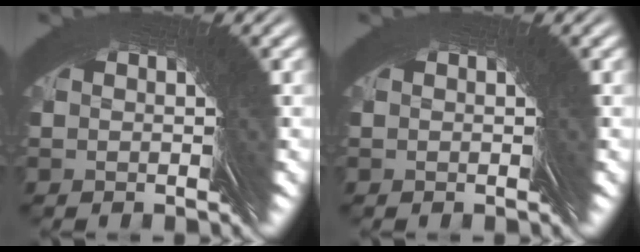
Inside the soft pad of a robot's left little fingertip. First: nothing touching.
{"total": 0.0}